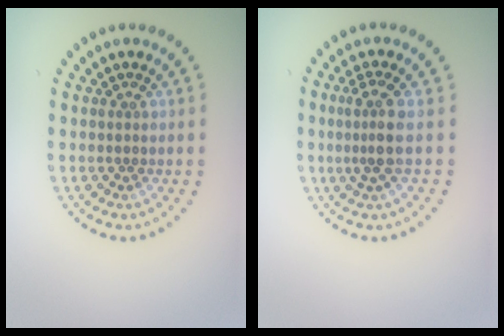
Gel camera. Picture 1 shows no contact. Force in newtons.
{"total": 2.5, "press": 1.9, "slide": 1.7}